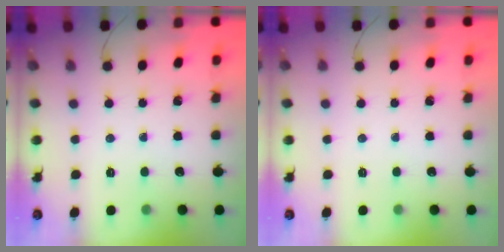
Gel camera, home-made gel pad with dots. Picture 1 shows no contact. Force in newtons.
{"total": 0.0}